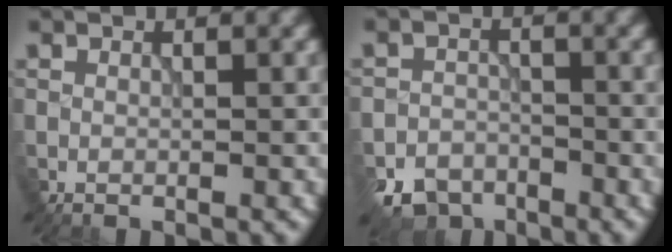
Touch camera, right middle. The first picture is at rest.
{"total": 5.5, "force": [-4.2, 3.3, 1.3], "torque": [-0.013, -0.015, -0.072]}